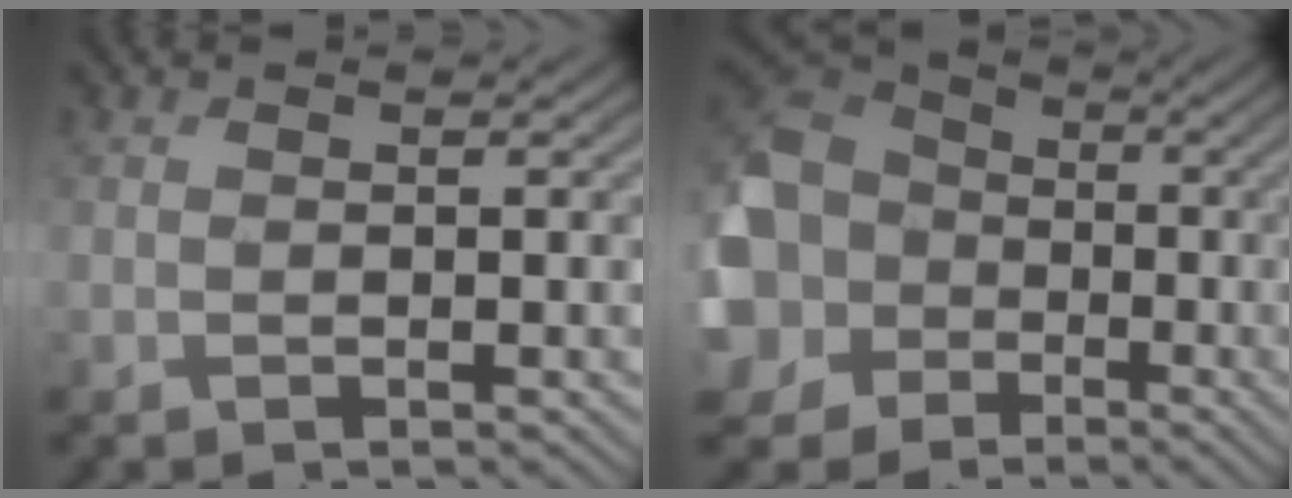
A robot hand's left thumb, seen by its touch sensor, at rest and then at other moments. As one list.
[{"total": 15.3, "force": [-1.9, 13.4, 7.1], "torque": [-0.233, -0.018, -0.073]}]